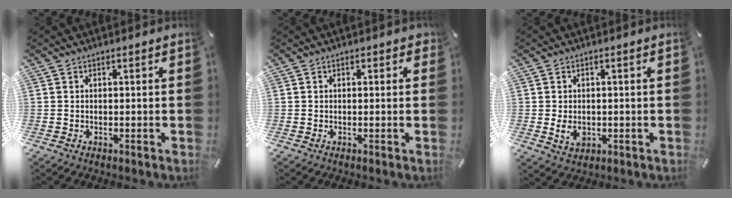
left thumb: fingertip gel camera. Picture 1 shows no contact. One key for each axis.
{"total": 0.9, "fx": 0.0, "fy": 0.6, "fz": 0.6, "tx": -0.003, "ty": 0.002, "tz": -0.004}
{"total": 3.7, "fx": -0.6, "fy": 2.8, "fz": 2.4, "tx": -0.040, "ty": -0.001, "tz": -0.011}